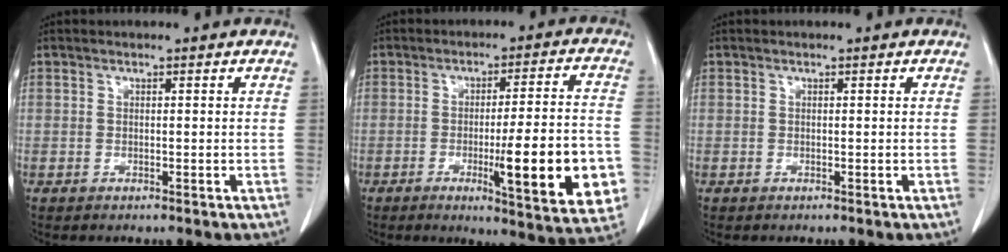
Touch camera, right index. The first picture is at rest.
{"total": 16.0, "force": [-4.3, 1.6, 15.3], "torque": [-0.173, -0.007, -0.052]}
{"total": 0.0}